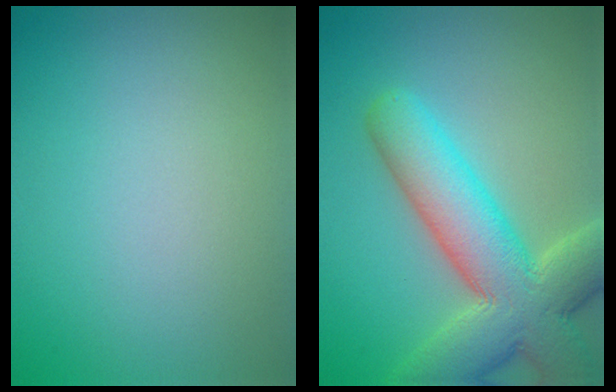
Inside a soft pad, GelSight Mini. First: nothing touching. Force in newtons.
{"total": 10.1, "press": 10.0, "slide": 0.8}